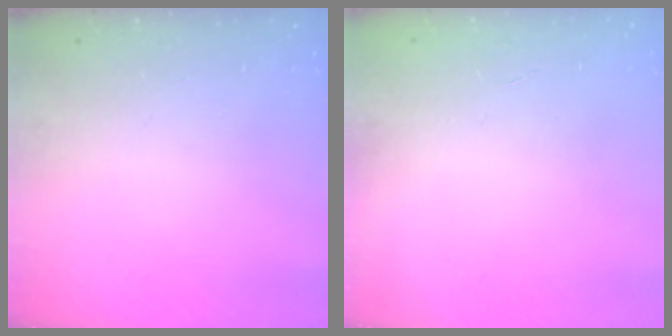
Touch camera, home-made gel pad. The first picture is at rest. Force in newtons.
{"total": 0.5, "press": 0.5, "slide": 0.1}